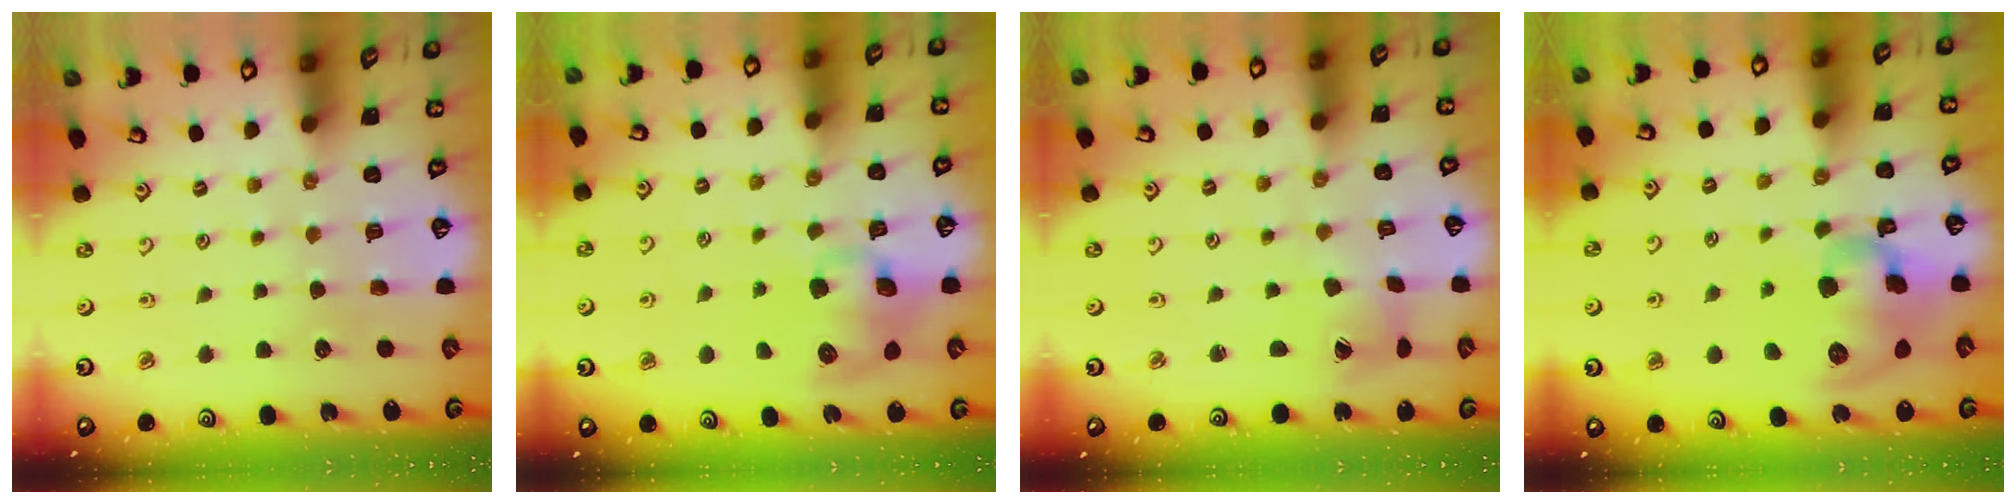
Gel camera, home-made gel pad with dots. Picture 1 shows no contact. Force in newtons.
{"total": 9.4, "press": 9.3, "slide": 1.8}
{"total": 4.5, "press": 4.5, "slide": 0.5}
{"total": 15.0, "press": 14.8, "slide": 2.4}